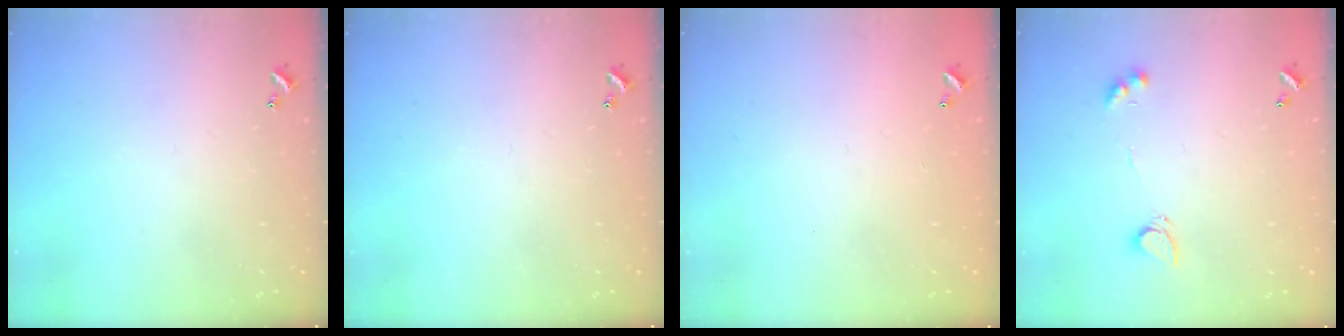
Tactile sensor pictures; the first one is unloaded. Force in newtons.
{"total": 0.0}
{"total": 2.9, "press": 2.9, "slide": 0.1}
{"total": 3.1, "press": 3.1, "slide": 0.6}